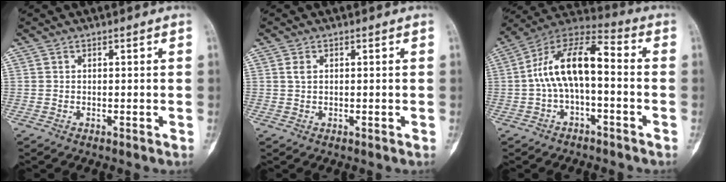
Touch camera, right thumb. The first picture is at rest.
{"total": 1.0, "force": [0.4, 0.6, 0.8], "torque": [-0.016, 0.002, 0.010]}
{"total": 13.2, "force": [-0.9, 5.9, 11.7], "torque": [-0.212, 0.058, -0.027]}